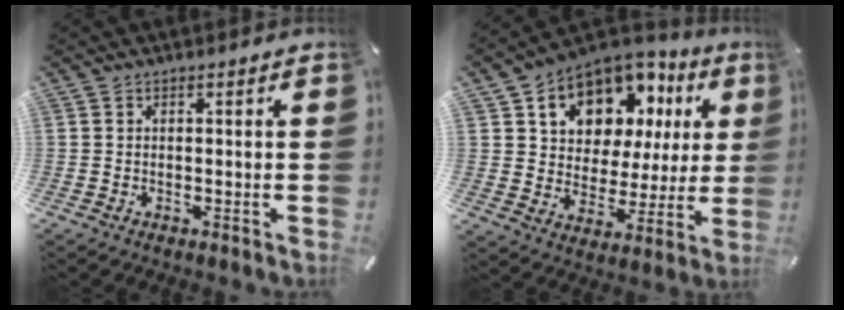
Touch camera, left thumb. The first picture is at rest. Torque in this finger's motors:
{"motor_torque": [2.53, 2.48, 2.19, -0.58, 0.22]}